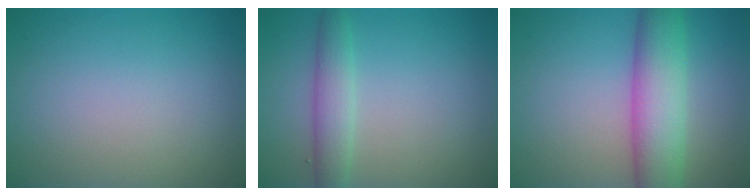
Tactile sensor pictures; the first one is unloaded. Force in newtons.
{"total": 2.8, "press": 2.8, "slide": 0.1}
{"total": 7.3, "press": 7.2, "slide": 0.5}